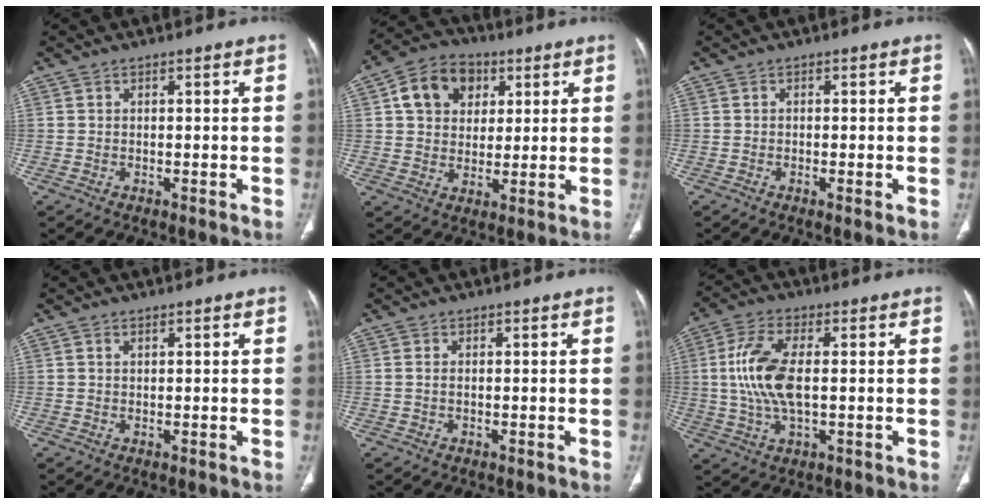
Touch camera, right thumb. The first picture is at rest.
{"total": 11.5, "force": [3.8, 9.0, 6.1], "torque": [-0.076, -0.002, 0.058]}
{"total": 1.2, "force": [-0.4, 0.2, 1.1], "torque": [-0.025, -0.003, -0.010]}
{"total": 0.7, "force": [0.4, 0.4, 0.4], "torque": [-0.008, -0.001, 0.008]}
{"total": 0.5, "force": [0.0, 0.2, 0.5], "torque": [-0.017, 0.002, 0.003]}
{"total": 11.0, "force": [0.6, 4.6, 10.0], "torque": [-0.225, 0.004, 0.014]}